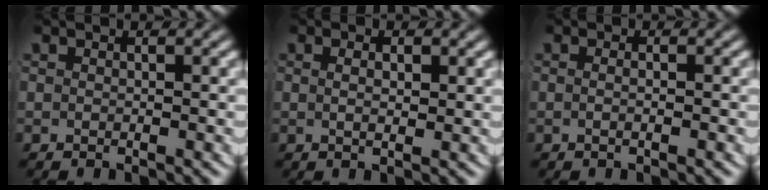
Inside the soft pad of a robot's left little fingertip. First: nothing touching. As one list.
[{"total": 1.1, "force": [0.1, 0.0, 1.1], "torque": [-0.016, -0.008, 0.007]}, {"total": 0.8, "force": [-0.5, 0.0, 0.6], "torque": [-0.012, -0.002, -0.008]}]